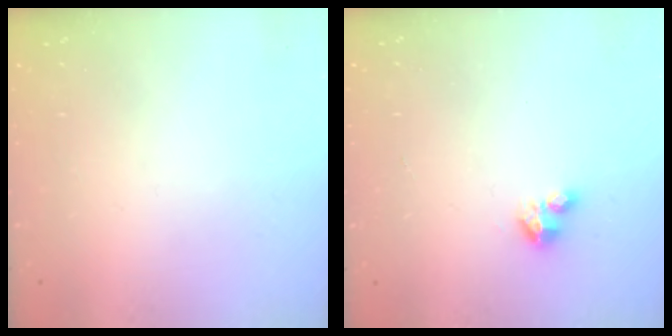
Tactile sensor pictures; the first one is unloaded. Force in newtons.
{"total": 2.8, "press": 2.8, "slide": 0.2}